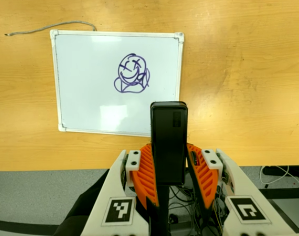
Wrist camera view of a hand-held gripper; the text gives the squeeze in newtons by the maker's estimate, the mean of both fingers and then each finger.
{"total": 4.2, "left": 3.0, "right": 5.5}